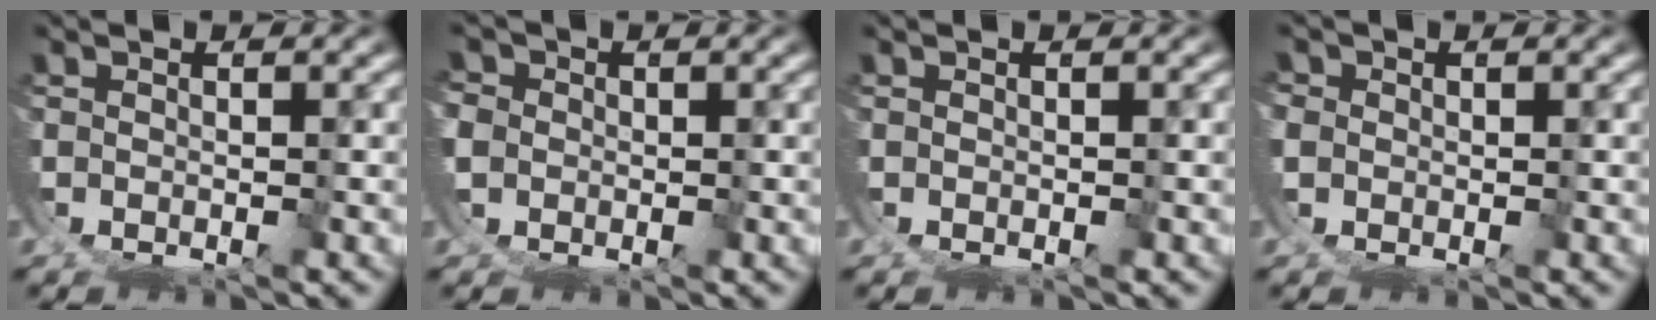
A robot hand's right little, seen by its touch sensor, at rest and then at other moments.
{"total": 3.2, "force": [-0.2, 2.9, 1.2], "torque": [-0.045, -0.015, -0.001]}
{"total": 0.0}
{"total": 1.1, "force": [0.2, 0.9, 0.5], "torque": [-0.017, -0.004, 0.006]}